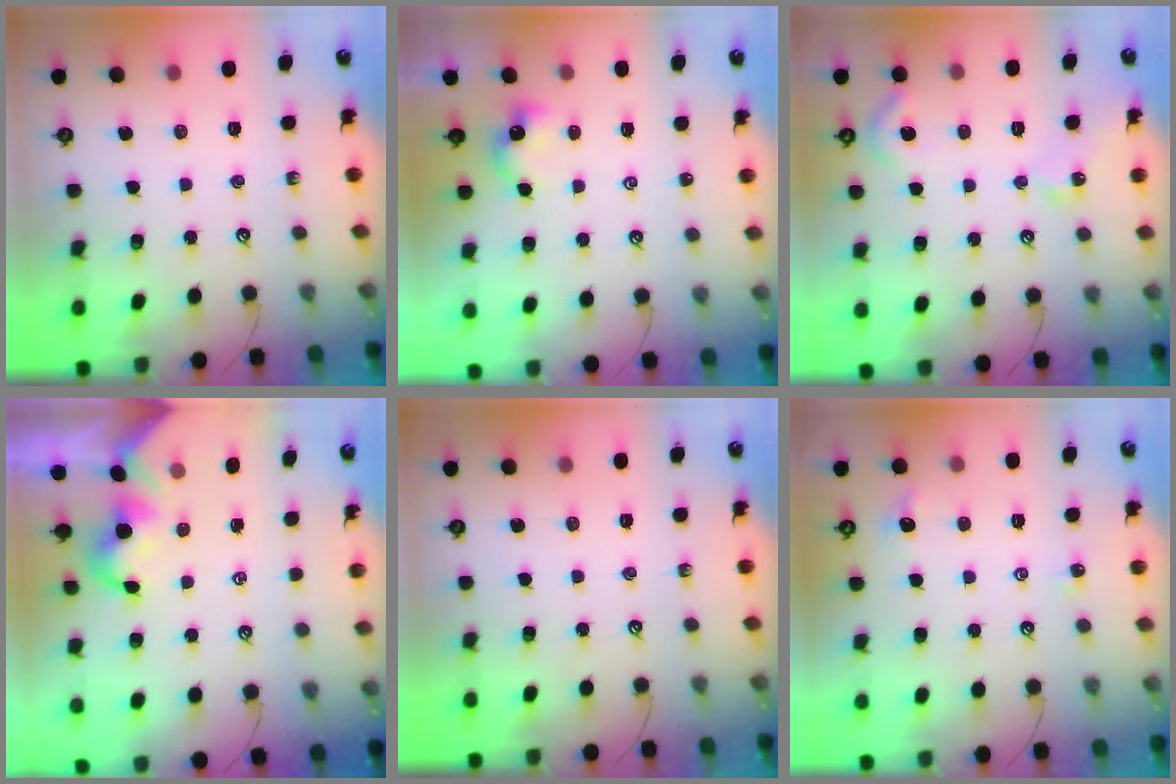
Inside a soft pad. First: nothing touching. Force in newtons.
{"total": 1.1, "press": 1.1, "slide": 0.3}
{"total": 6.2, "press": 6.2, "slide": 0.8}
{"total": 0.7, "press": 0.6, "slide": 0.4}
{"total": 0.0}
{"total": 1.6, "press": 1.5, "slide": 0.5}